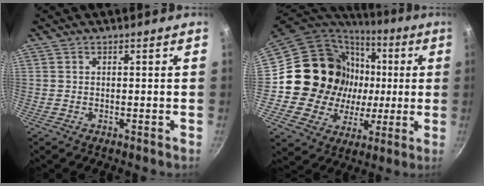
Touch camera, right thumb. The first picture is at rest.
{"total": 22.9, "force": [1.2, 20.7, 9.8], "torque": [-0.152, 0.021, 0.032]}